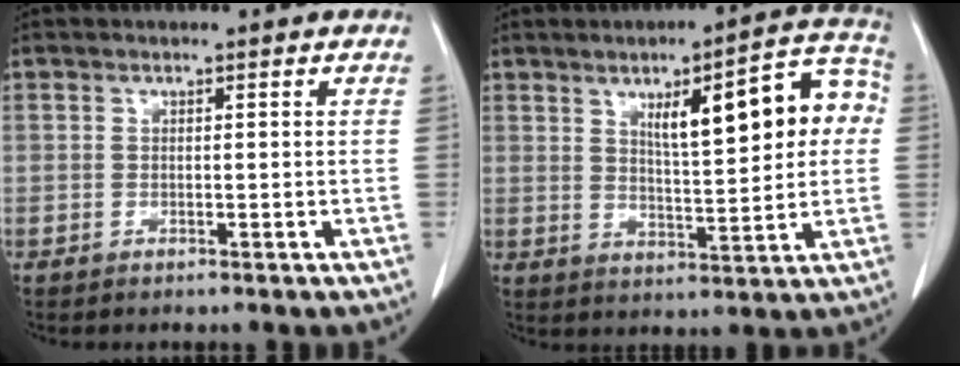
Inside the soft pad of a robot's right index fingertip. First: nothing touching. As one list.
[{"total": 14.0, "force": [3.4, 3.4, 13.1], "torque": [-0.173, 0.030, 0.050]}]